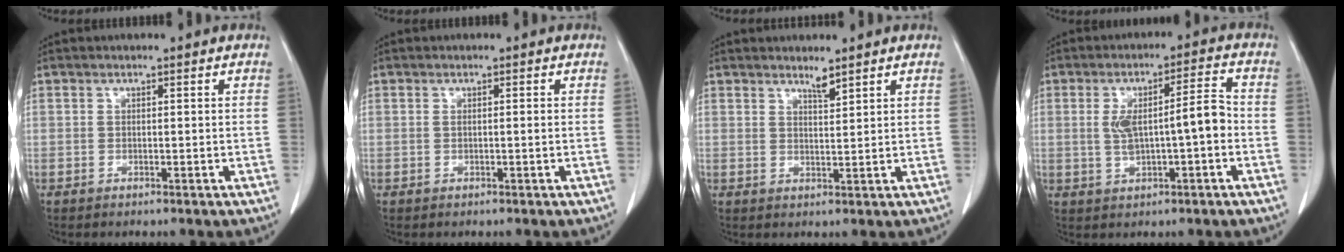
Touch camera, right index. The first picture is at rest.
{"total": 0.7, "force": [0.0, 0.0, 0.7], "torque": [-0.013, 0.002, 0.004]}
{"total": 1.9, "force": [1.7, -0.1, 0.8], "torque": [-0.015, -0.007, 0.034]}
{"total": 8.0, "force": [-0.5, 1.5, 7.8], "torque": [-0.137, 0.024, -0.002]}